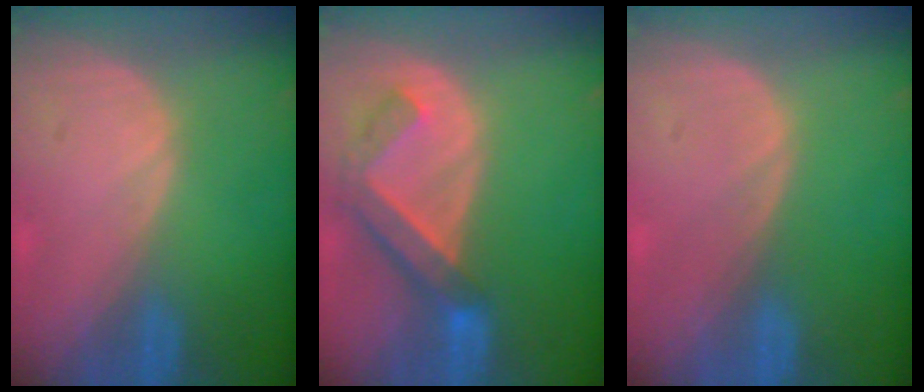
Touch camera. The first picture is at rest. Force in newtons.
{"total": 6.3, "press": 5.9, "slide": 2.2}
{"total": 0.0}